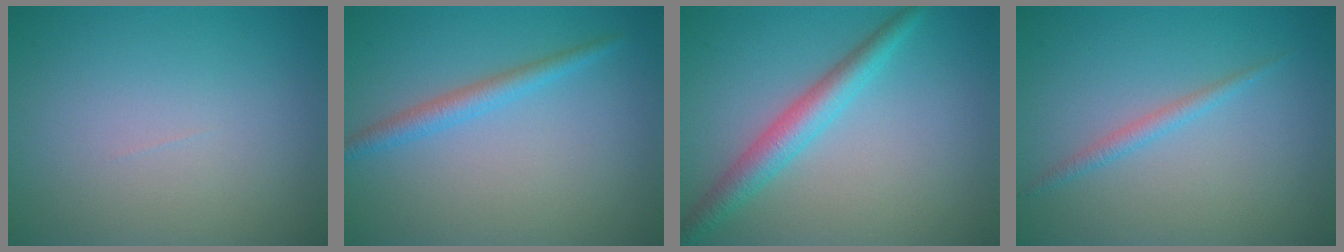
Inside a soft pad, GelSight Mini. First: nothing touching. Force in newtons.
{"total": 2.0, "press": 2.0, "slide": 0.1}
{"total": 3.6, "press": 3.6, "slide": 0.0}
{"total": 1.3, "press": 1.3, "slide": 0.1}